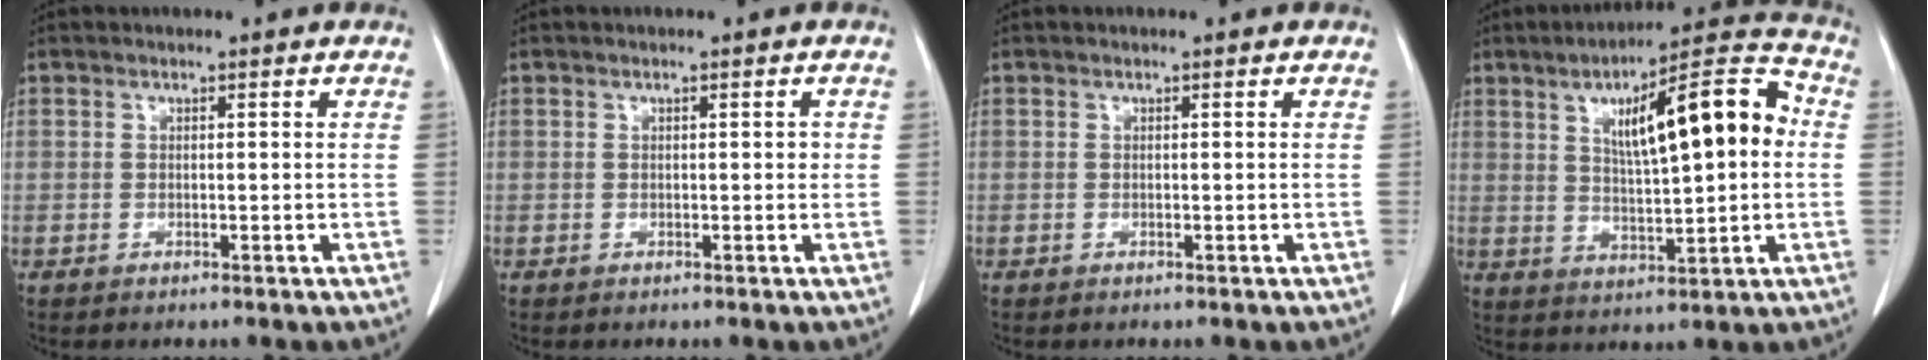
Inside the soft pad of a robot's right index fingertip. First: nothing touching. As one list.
[{"total": 0.8, "force": [0.1, 0.5, 0.7], "torque": [-0.006, 0.002, 0.001]}, {"total": 0.0}, {"total": 15.6, "force": [3.1, 3.3, 15.0], "torque": [-0.228, 0.031, 0.047]}]